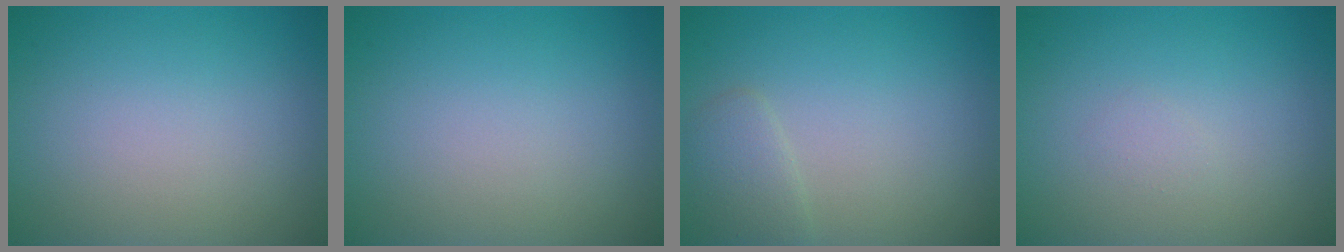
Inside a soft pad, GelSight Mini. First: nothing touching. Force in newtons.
{"total": 0.0}
{"total": 1.7, "press": 1.7, "slide": 0.0}
{"total": 0.6, "press": 0.6, "slide": 0.0}